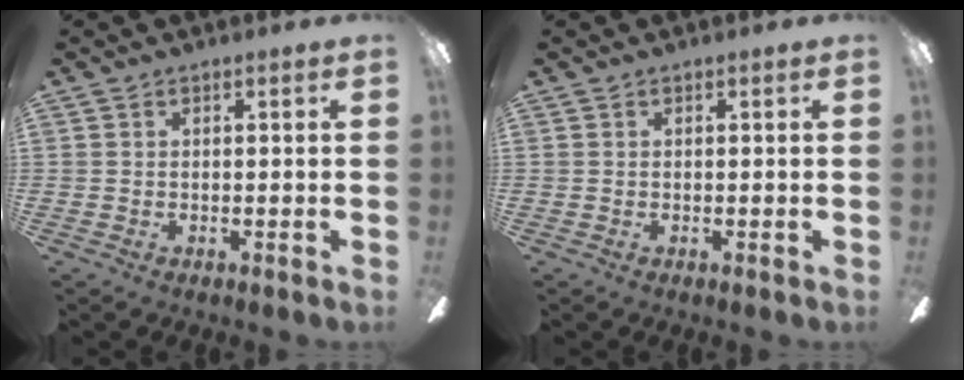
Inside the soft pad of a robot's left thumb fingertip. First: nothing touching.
{"total": 0.0}